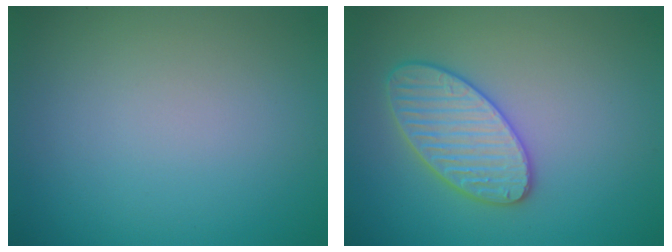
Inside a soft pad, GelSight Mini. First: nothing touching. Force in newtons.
{"total": 3.9, "press": 3.8, "slide": 0.8}